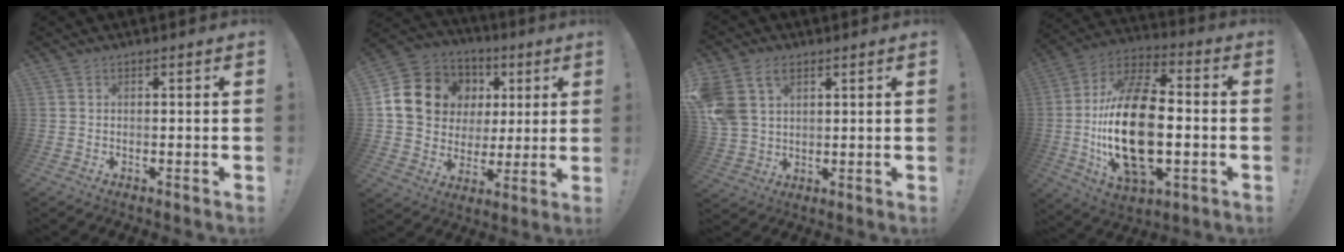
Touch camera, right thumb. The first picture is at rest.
{"total": 16.2, "force": [4.4, 14.0, 6.8], "torque": [-0.103, -0.006, 0.115]}
{"total": 10.2, "force": [5.0, 7.0, 5.6], "torque": [-0.118, -0.010, 0.102]}
{"total": 26.2, "force": [-2.8, 14.1, 21.9], "torque": [-0.432, 0.007, -0.045]}